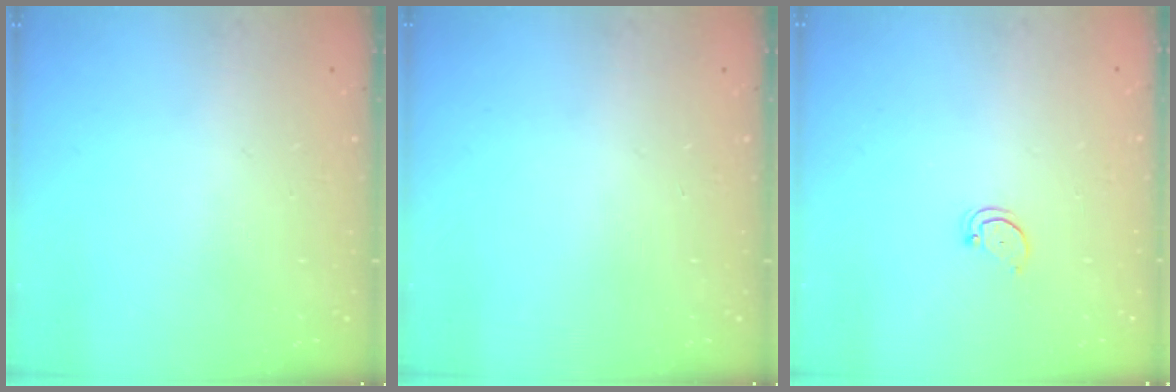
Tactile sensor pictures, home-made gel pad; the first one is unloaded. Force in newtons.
{"total": 0.0}
{"total": 2.7, "press": 2.7, "slide": 0.2}